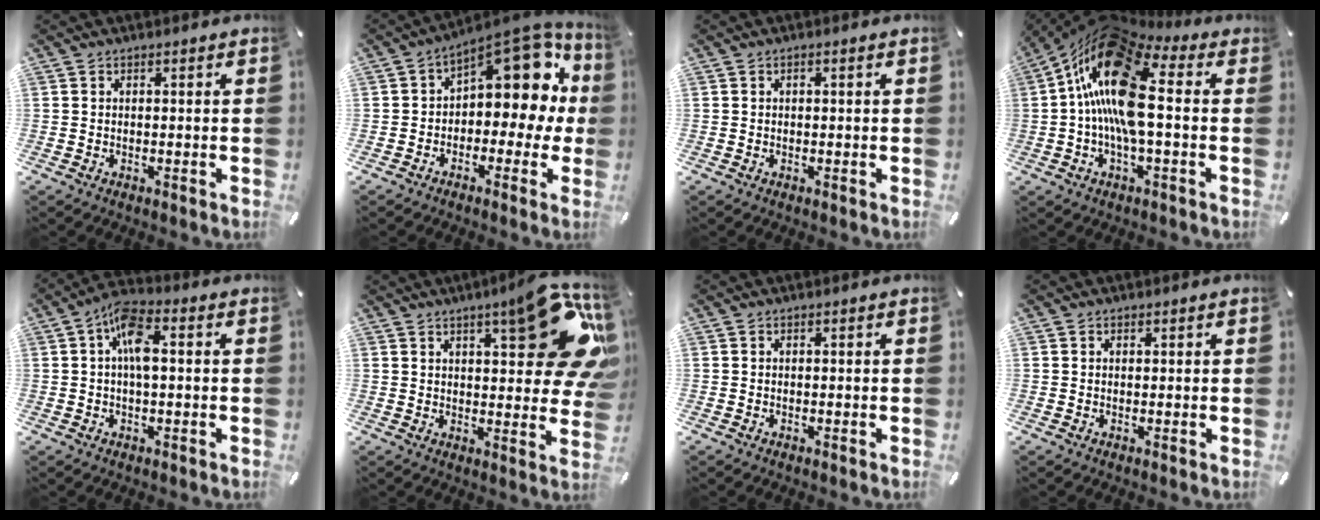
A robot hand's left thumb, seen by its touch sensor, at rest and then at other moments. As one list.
[{"total": 13.2, "force": [6.1, 7.2, 9.3], "torque": [-0.117, -0.056, 0.102]}, {"total": 0.6, "force": [0.0, 0.4, 0.4], "torque": [-0.007, 0.000, 0.000]}, {"total": 20.0, "force": [0.7, 9.1, 17.8], "torque": [-0.351, -0.003, 0.011]}, {"total": 8.3, "force": [0.7, 4.0, 7.2], "torque": [-0.133, 0.013, 0.011]}, {"total": 19.8, "force": [9.4, 7.6, 15.7], "torque": [-0.188, -0.068, 0.148]}, {"total": 0.0}, {"total": 0.7, "force": [0.2, 0.7, 0.2], "torque": [-0.003, 0.004, 0.004]}]